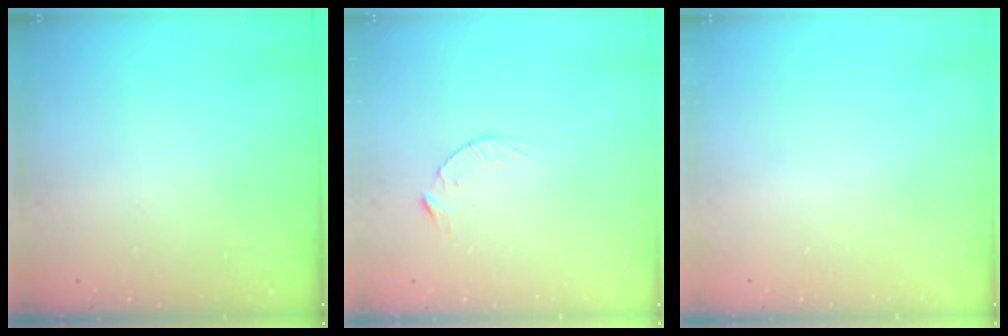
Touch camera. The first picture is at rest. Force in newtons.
{"total": 2.8, "press": 2.8, "slide": 0.4}
{"total": 0.0}